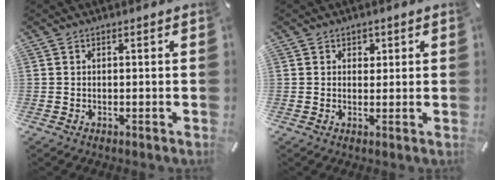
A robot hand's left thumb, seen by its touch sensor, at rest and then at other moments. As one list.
[{"total": 1.8, "force": [0.7, 1.6, 0.4], "torque": [0.006, -0.001, 0.007]}]